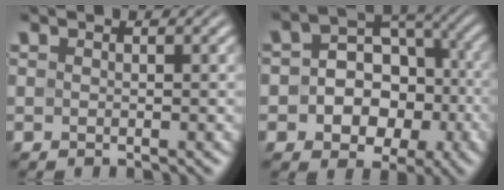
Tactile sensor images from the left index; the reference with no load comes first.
{"total": 8.5, "force": [-2.0, 6.6, 5.0], "torque": [-0.042, 0.001, -0.050]}